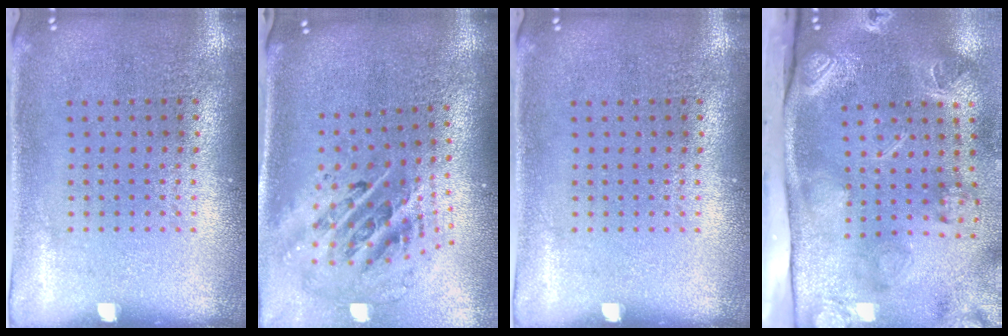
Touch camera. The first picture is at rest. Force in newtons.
{"total": 2.5, "press": 1.7, "slide": 1.8}
{"total": 0.0}
{"total": 4.6, "press": 3.2, "slide": 3.3}